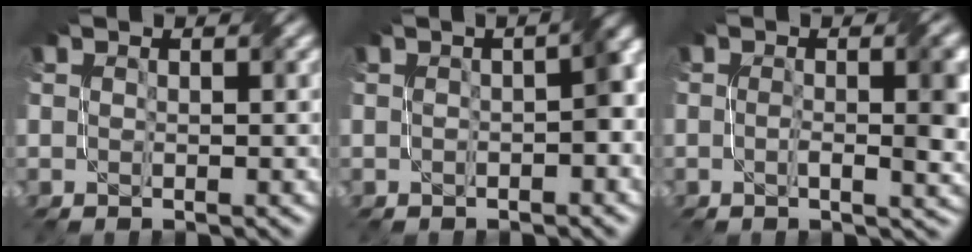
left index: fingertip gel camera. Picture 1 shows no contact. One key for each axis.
{"total": 2.9, "fx": -0.2, "fy": 0.9, "fz": 2.7, "tx": -0.039, "ty": 0.012, "tz": -0.005}
{"total": 4.4, "fx": 0.0, "fy": 1.1, "fz": 4.2, "tx": -0.061, "ty": 0.001, "tz": -0.001}